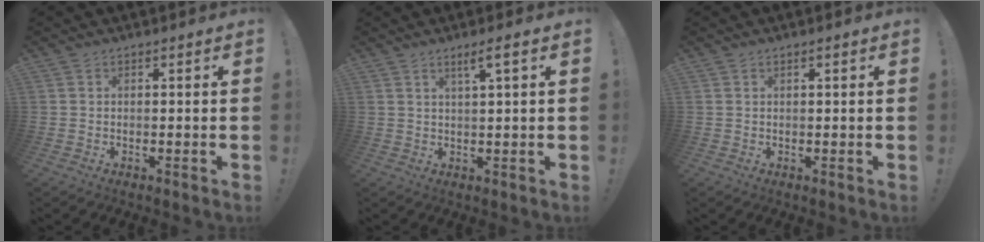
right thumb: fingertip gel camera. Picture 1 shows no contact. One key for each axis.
{"total": 3.9, "fx": 2.0, "fy": -0.1, "fz": 3.3, "tx": -0.055, "ty": -0.004, "tz": 0.027}
{"total": 0.8, "fx": 0.4, "fy": -0.1, "fz": 0.7, "tx": -0.009, "ty": -0.001, "tz": 0.006}